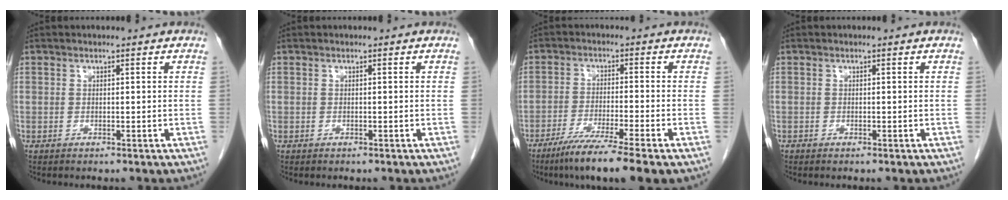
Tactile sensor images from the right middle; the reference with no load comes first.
{"total": 0.0}
{"total": 9.5, "force": [-6.5, -0.7, 6.8], "torque": [-0.119, -0.029, -0.109]}
{"total": 0.0}